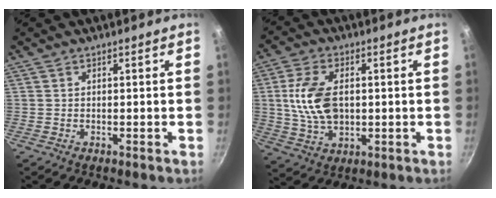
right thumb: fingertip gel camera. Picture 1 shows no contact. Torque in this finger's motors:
{"motor_torque": [-0.68, 0.96, 0.77, 0.77, 0.04]}